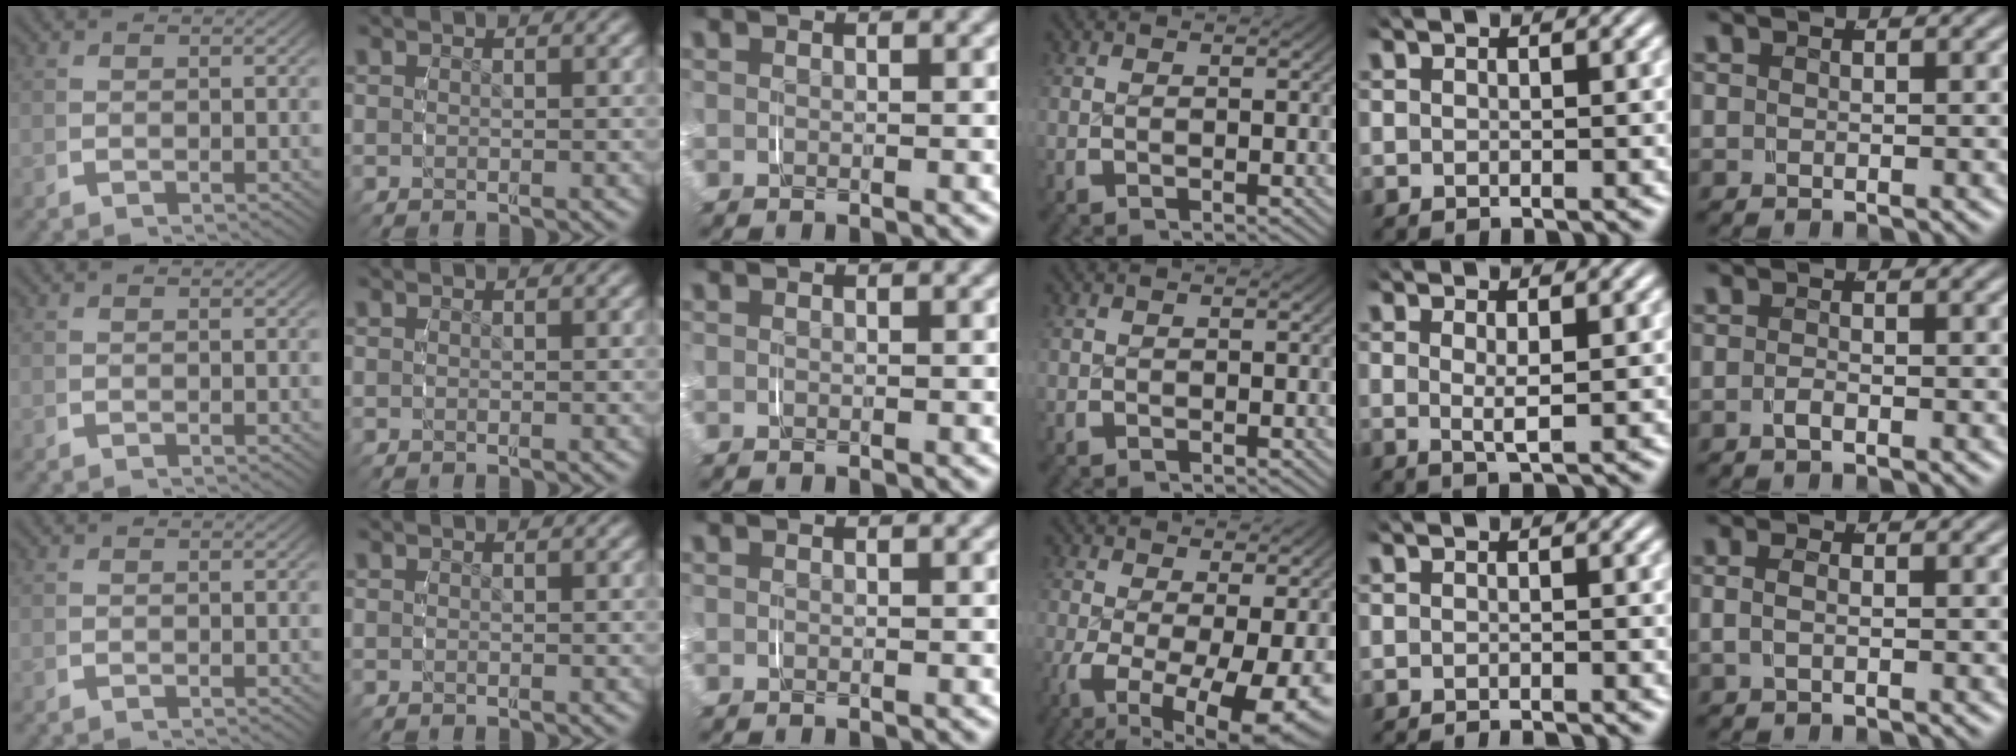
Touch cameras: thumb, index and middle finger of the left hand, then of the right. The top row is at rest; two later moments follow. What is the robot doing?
{"motion": "grasp_and_lifting", "object": "shoes"}